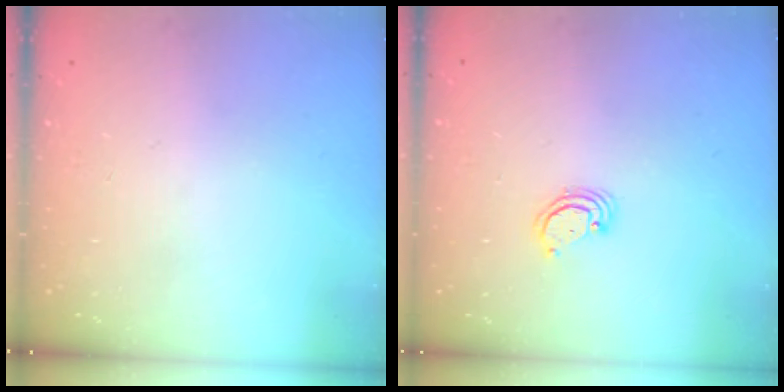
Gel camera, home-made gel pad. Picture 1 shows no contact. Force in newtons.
{"total": 2.6, "press": 2.6, "slide": 0.2}